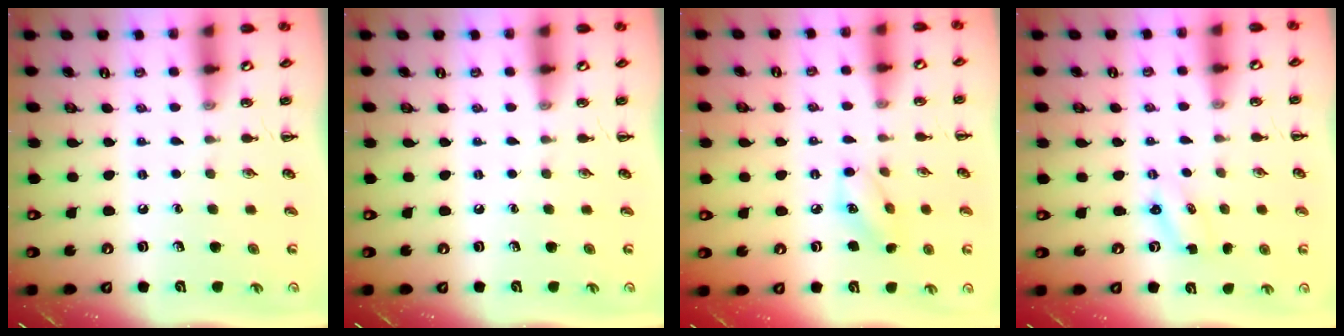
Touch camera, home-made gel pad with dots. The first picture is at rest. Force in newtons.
{"total": 0.0}
{"total": 6.5, "press": 6.5, "slide": 0.9}
{"total": 2.1, "press": 2.0, "slide": 0.6}